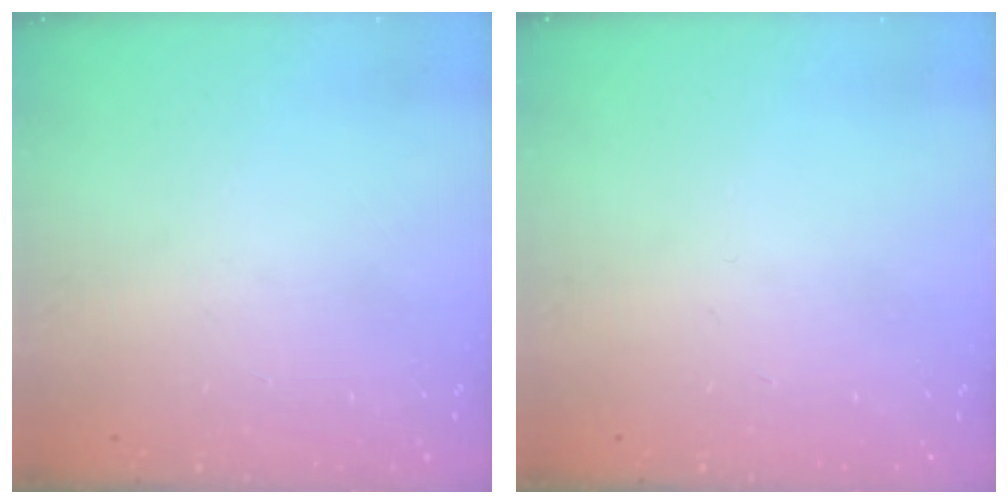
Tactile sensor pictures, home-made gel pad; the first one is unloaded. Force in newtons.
{"total": 0.0}